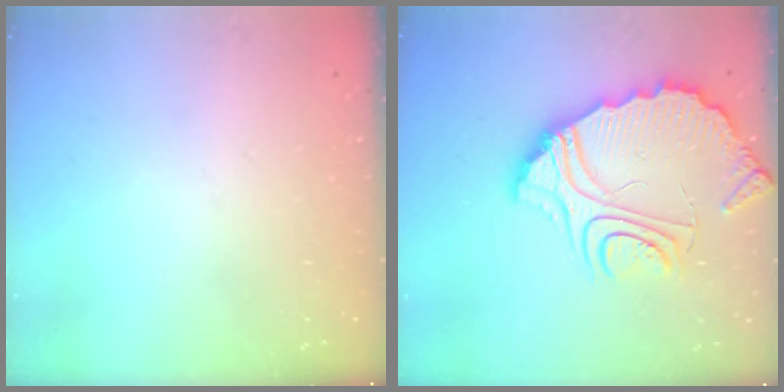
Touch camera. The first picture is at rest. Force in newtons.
{"total": 12.5, "press": 12.5, "slide": 1.2}